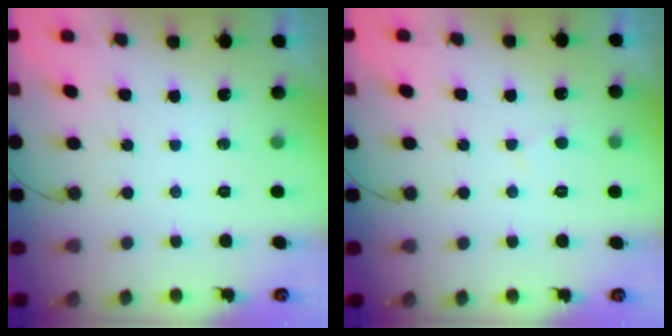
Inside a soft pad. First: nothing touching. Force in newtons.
{"total": 2.6, "press": 2.5, "slide": 0.3}